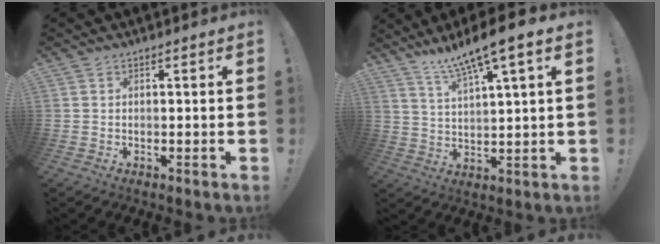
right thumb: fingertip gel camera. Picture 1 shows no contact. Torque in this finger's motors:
{"motor_torque": [0.59, 1.22, 0.31, 0.26, 0.20]}